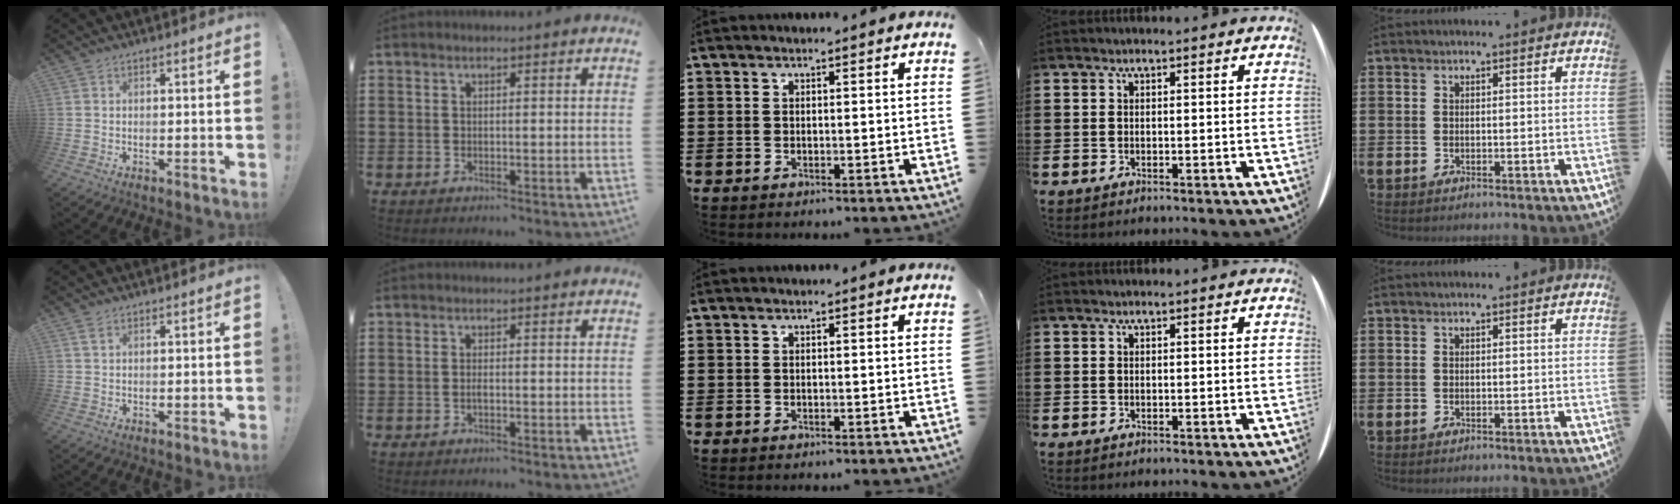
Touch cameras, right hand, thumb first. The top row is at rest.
{"thumb": {"total": 1.7, "force": [0.9, 0.7, 1.3], "torque": [-0.024, 0.001, 0.015]}, "index": {"total": 0.9, "force": [-0.3, 0.1, 0.8], "torque": [-0.017, -0.005, -0.004]}}